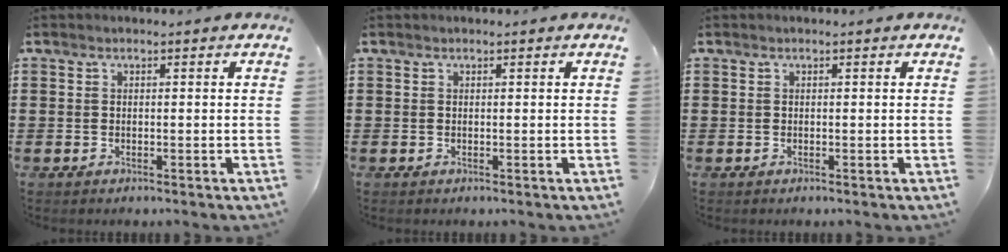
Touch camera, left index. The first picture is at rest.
{"total": 0.0}
{"total": 0.0}